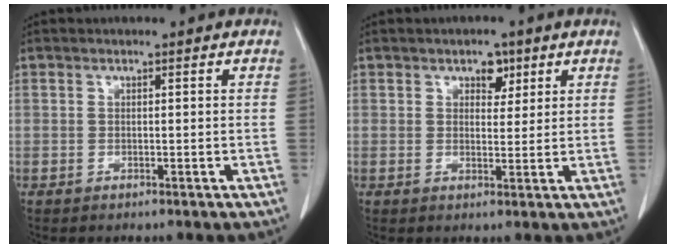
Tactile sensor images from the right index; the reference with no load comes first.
{"total": 3.4, "force": [1.9, 2.3, 1.7], "torque": [-0.013, 0.003, 0.028]}